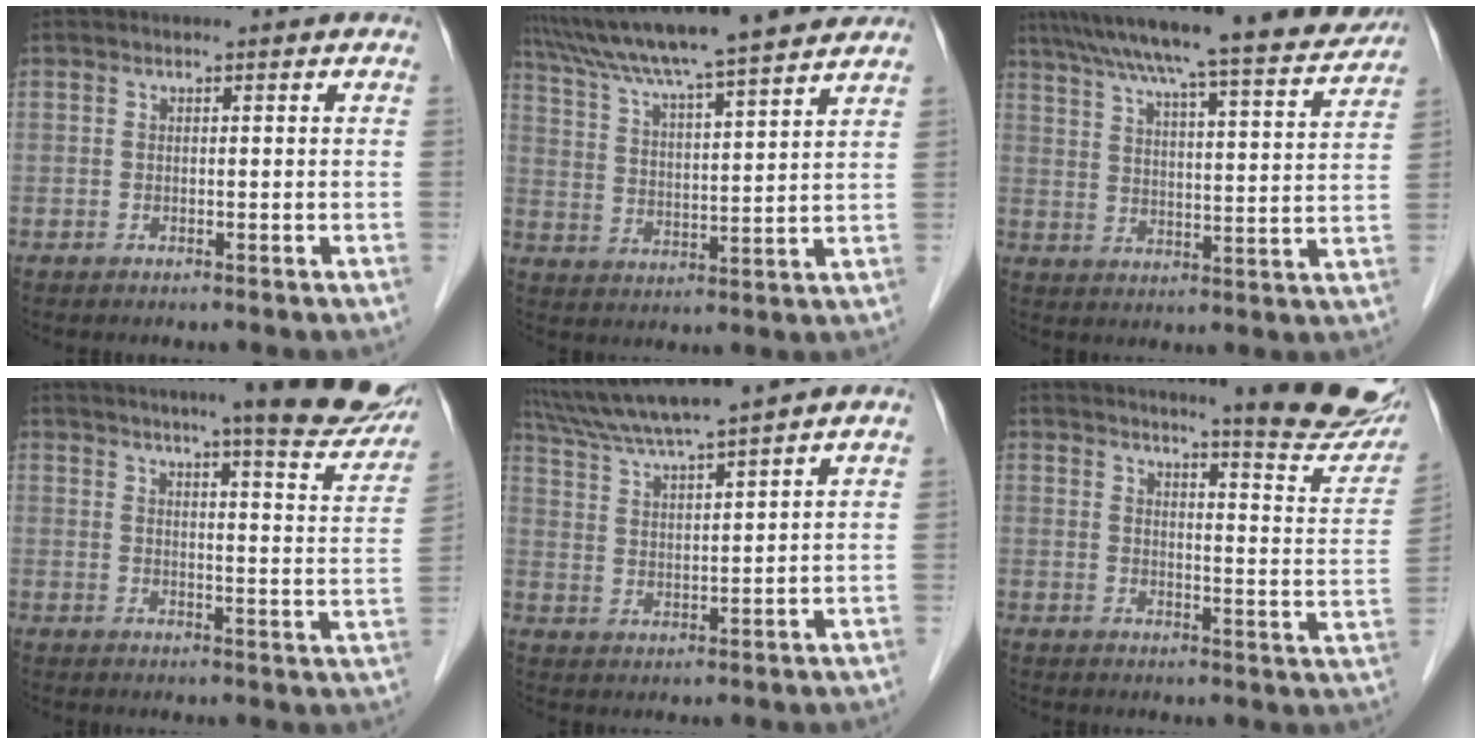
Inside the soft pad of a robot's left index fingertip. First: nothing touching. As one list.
[{"total": 19.4, "force": [17.0, 0.2, 9.3], "torque": [-0.161, 0.017, 0.260]}, {"total": 21.9, "force": [19.4, 0.8, 10.2], "torque": [-0.164, -0.016, 0.264]}, {"total": 18.0, "force": [14.7, 1.1, 10.3], "torque": [-0.124, -0.024, 0.174]}, {"total": 10.0, "force": [8.8, -1.7, 4.5], "torque": [-0.087, 0.012, 0.162]}, {"total": 17.0, "force": [15.1, 0.4, 7.9], "torque": [-0.100, -0.083, 0.174]}]